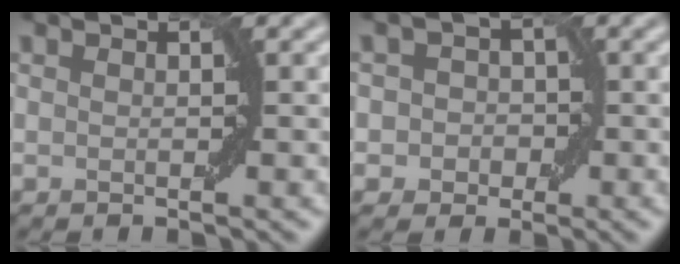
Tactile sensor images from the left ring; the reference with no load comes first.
{"total": 2.8, "force": [-0.2, 2.7, 1.0], "torque": [0.015, 0.010, -0.022]}